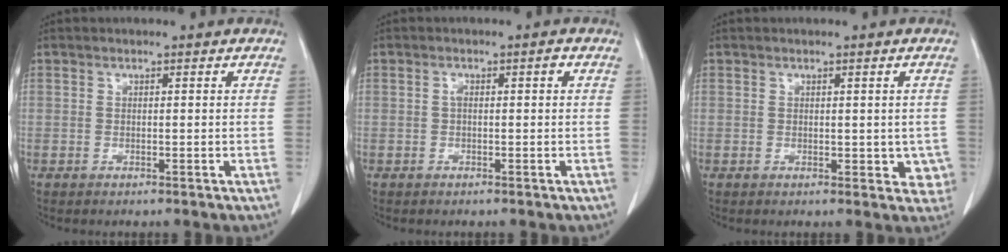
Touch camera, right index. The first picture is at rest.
{"total": 1.5, "force": [0.2, 0.5, 1.4], "torque": [-0.021, 0.007, 0.005]}
{"total": 3.3, "force": [0.1, 2.3, 2.4], "torque": [-0.002, 0.000, 0.006]}